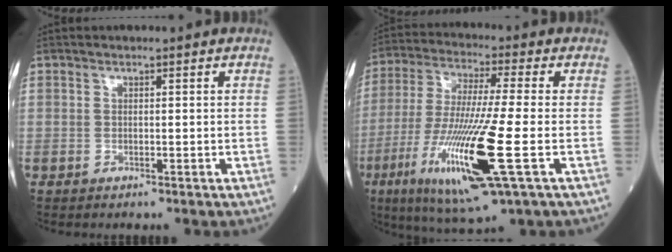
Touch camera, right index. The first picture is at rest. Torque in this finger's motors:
{"motor_torque": [1.21, -0.94, 1.06, 0.21]}